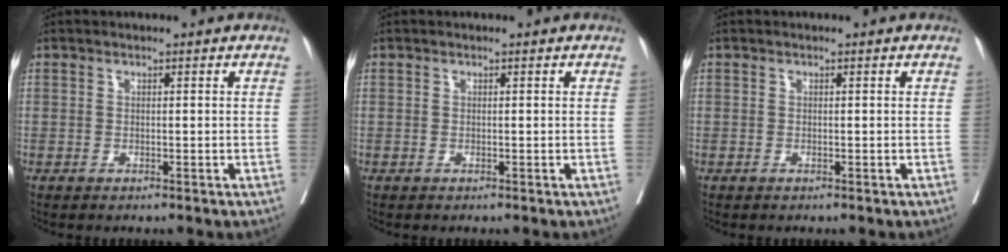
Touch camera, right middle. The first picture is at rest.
{"total": 0.0}
{"total": 0.0}